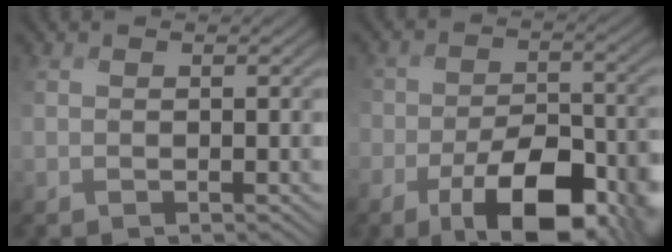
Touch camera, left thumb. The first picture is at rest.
{"total": 13.2, "force": [-7.2, 6.4, 9.1], "torque": [-0.156, -0.019, -0.108]}